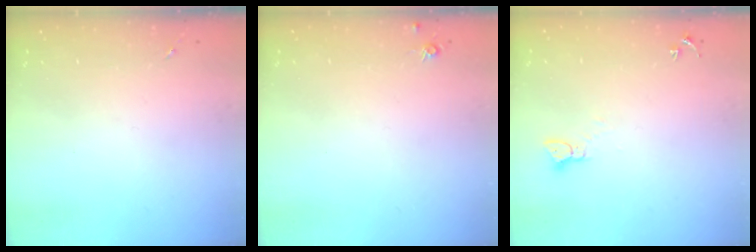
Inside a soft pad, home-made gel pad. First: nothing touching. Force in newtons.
{"total": 4.4, "press": 4.3, "slide": 0.5}
{"total": 2.3, "press": 2.3, "slide": 0.3}